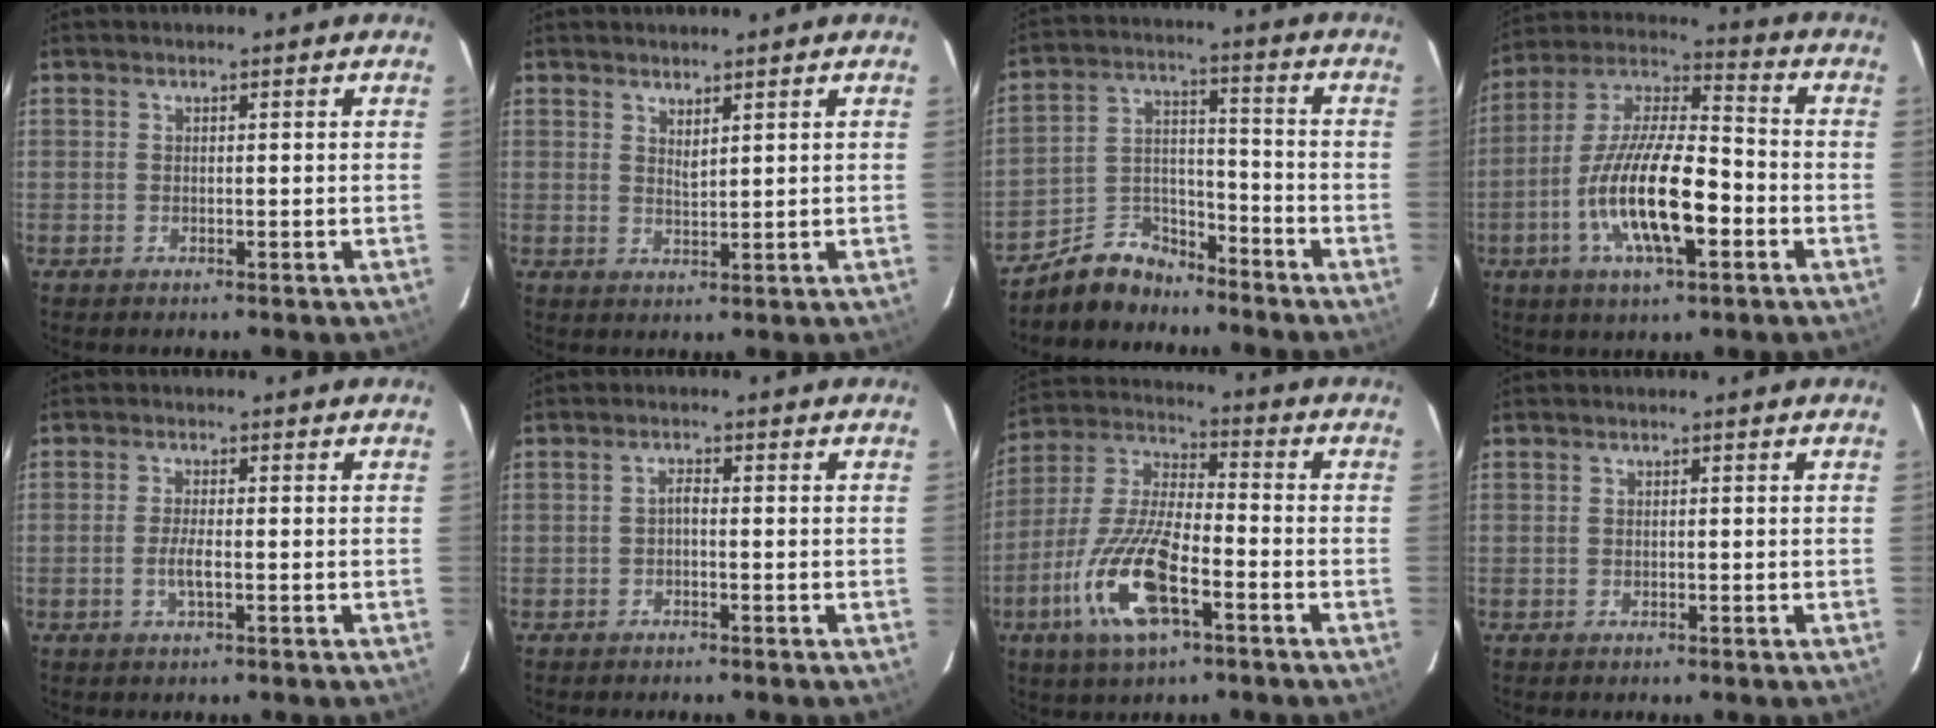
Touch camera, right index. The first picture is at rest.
{"total": 2.2, "force": [1.8, 0.4, 1.2], "torque": [-0.022, -0.002, 0.030]}
{"total": 9.1, "force": [-7.6, 4.4, 2.2], "torque": [-0.052, 0.038, -0.135]}
{"total": 17.7, "force": [-5.5, 5.4, 15.9], "torque": [-0.312, -0.008, -0.106]}
{"total": 3.0, "force": [-0.9, 0.6, 2.8], "torque": [-0.057, -0.003, -0.017]}
{"total": 1.1, "force": [-0.6, 0.4, 0.9], "torque": [-0.016, 0.006, -0.013]}
{"total": 16.5, "force": [-7.2, 5.7, 13.8], "torque": [-0.299, -0.013, -0.142]}
{"total": 0.6, "force": [-0.1, 0.4, 0.4], "torque": [-0.006, 0.002, -0.001]}